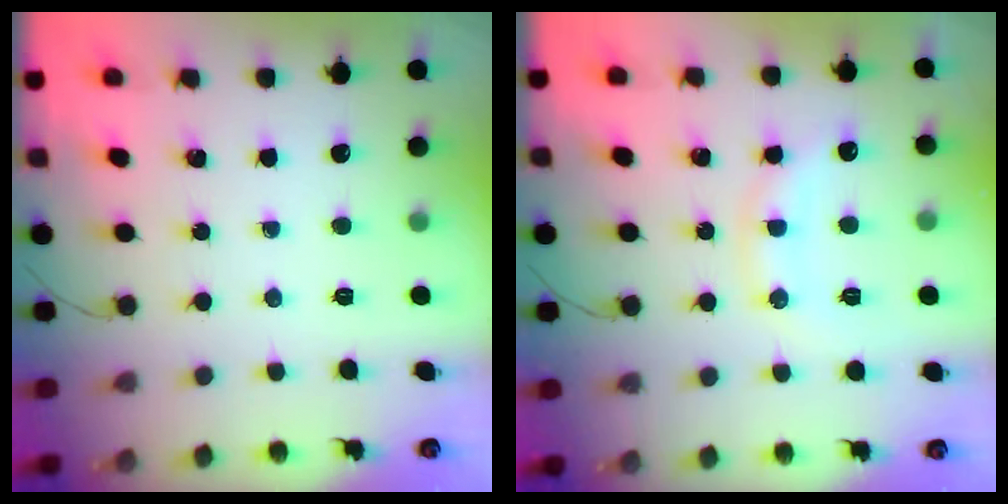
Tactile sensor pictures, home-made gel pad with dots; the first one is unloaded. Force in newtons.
{"total": 11.8, "press": 11.7, "slide": 0.8}